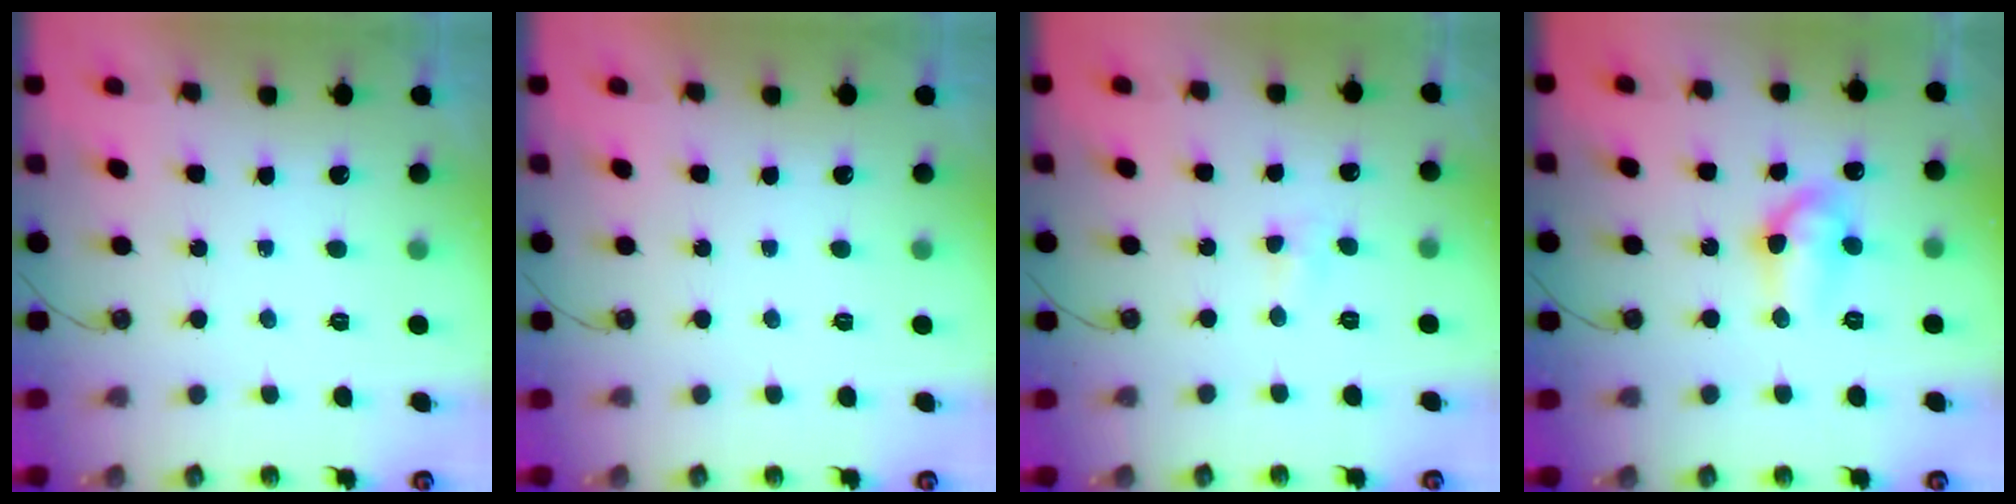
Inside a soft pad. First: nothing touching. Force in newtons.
{"total": 0.0}
{"total": 3.8, "press": 3.8, "slide": 0.7}
{"total": 9.6, "press": 9.6, "slide": 0.8}